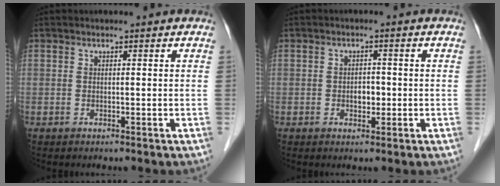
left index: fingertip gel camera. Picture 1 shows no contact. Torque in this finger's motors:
{"motor_torque": [0.17, 0.14, 0.02, 0.03]}